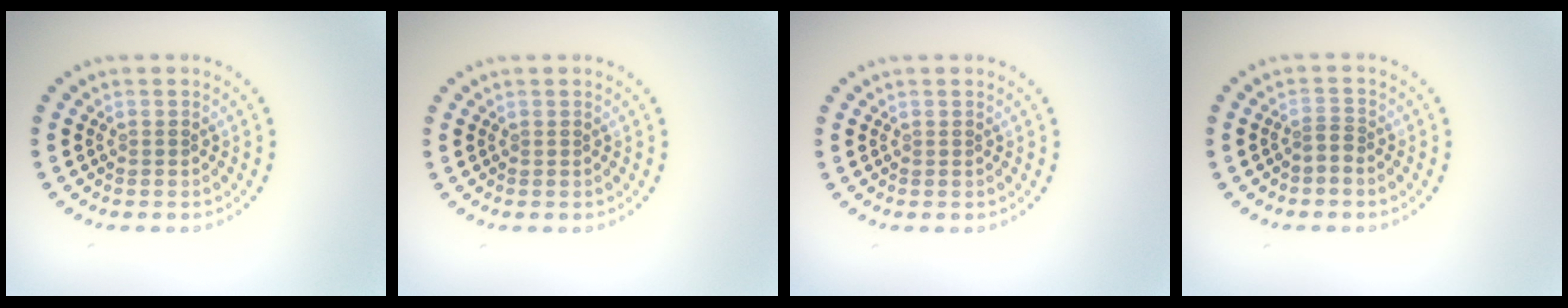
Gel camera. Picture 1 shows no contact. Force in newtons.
{"total": 0.0}
{"total": 0.0}
{"total": 1.1, "press": 0.6, "slide": 0.9}